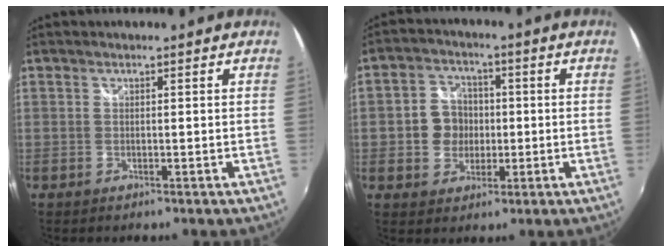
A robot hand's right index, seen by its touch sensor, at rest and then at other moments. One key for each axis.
{"total": 6.9, "fx": -0.5, "fy": 6.2, "fz": 2.8, "tx": -0.066, "ty": 0.021, "tz": -0.006}